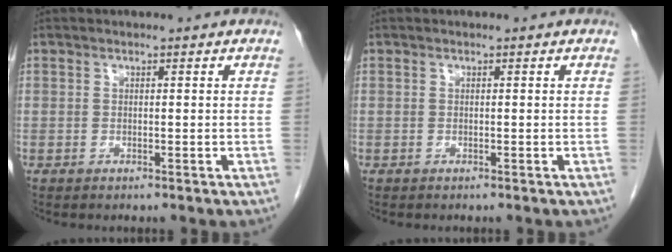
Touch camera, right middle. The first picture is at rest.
{"total": 0.0}